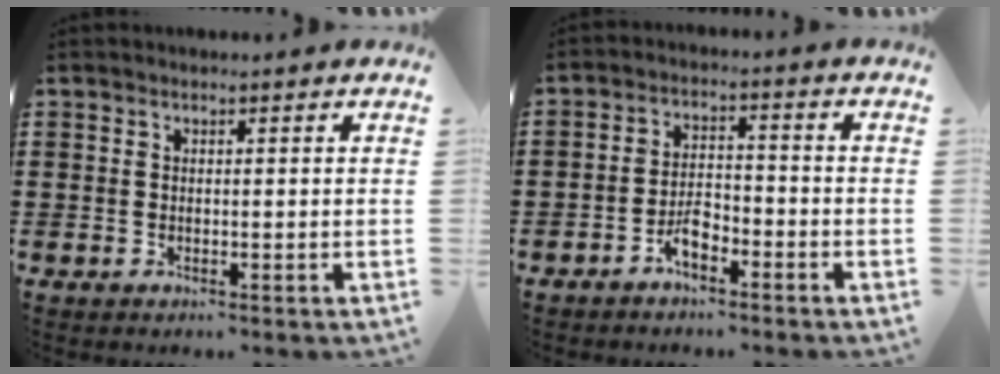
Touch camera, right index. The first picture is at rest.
{"total": 3.8, "force": [-2.7, 1.5, 2.1], "torque": [-0.045, 0.009, -0.056]}